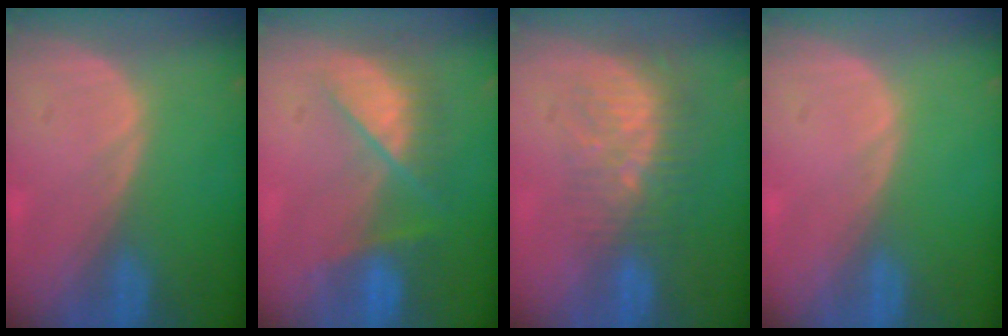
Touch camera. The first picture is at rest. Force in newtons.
{"total": 7.2, "press": 6.9, "slide": 2.0}
{"total": 8.9, "press": 7.5, "slide": 4.8}
{"total": 0.0}